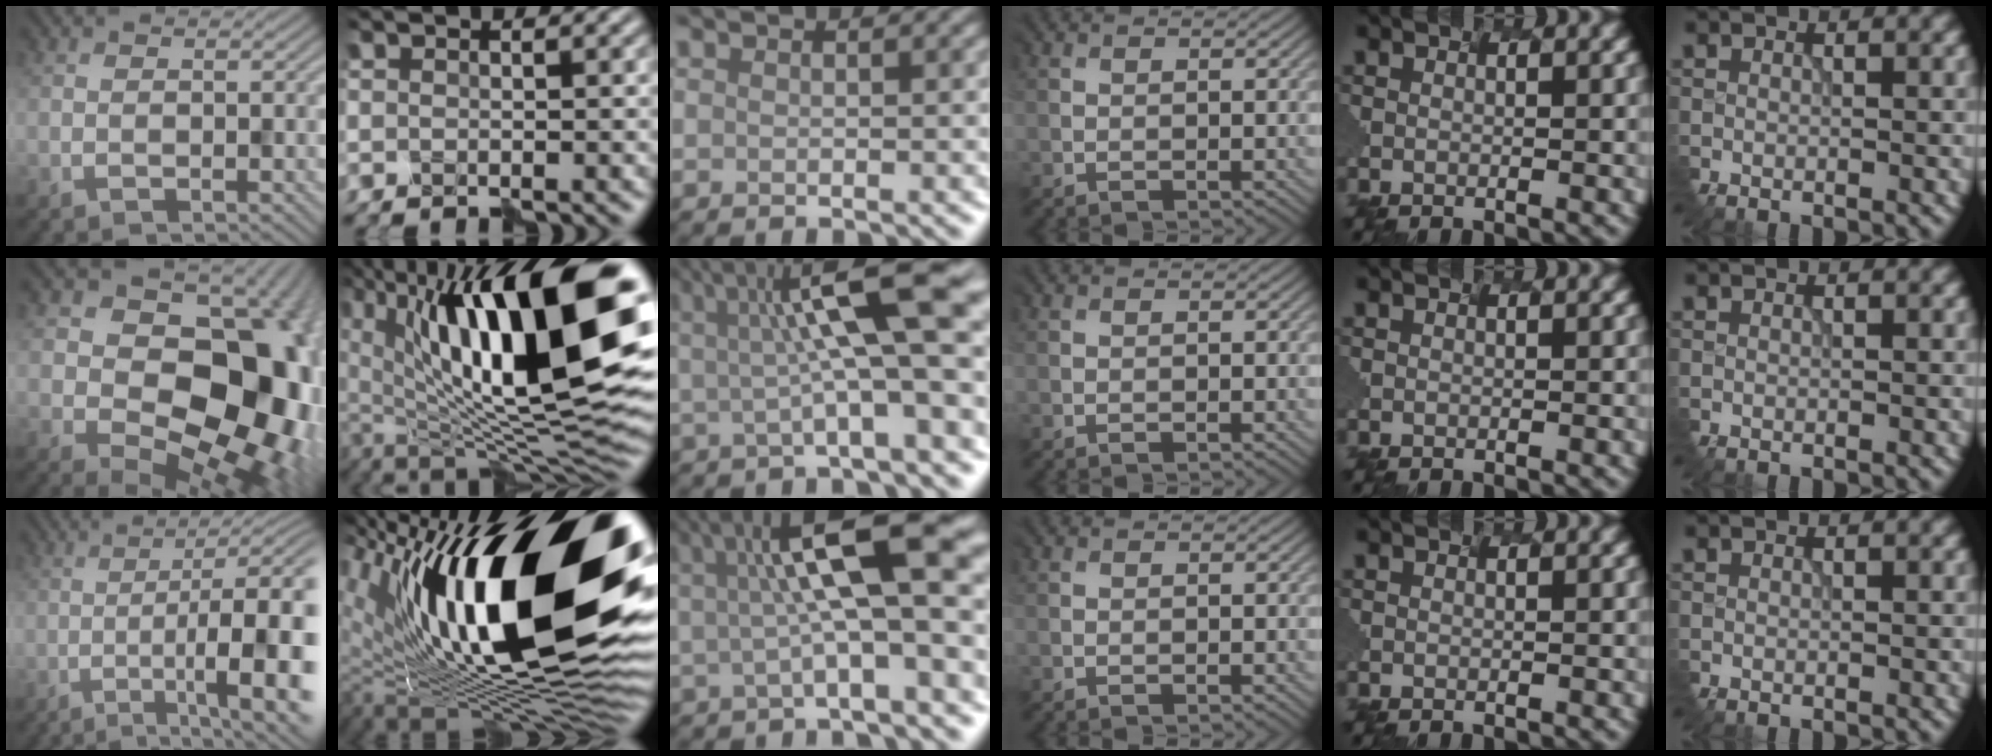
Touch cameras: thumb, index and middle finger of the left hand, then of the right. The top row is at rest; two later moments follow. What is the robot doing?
{"motion": "shake", "object": "plastic piggy bank"}